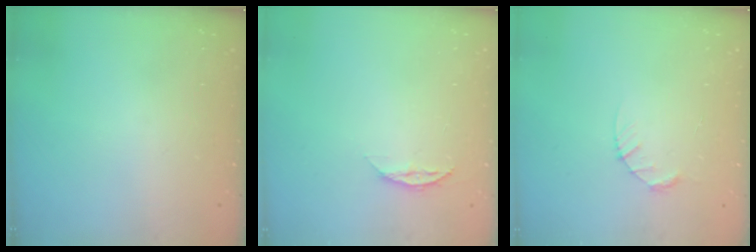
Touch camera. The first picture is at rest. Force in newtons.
{"total": 5.1, "press": 5.1, "slide": 0.7}
{"total": 3.7, "press": 3.6, "slide": 0.4}